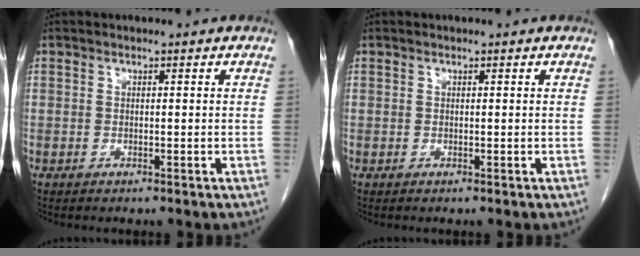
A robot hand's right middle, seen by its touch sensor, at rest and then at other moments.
{"total": 0.0}